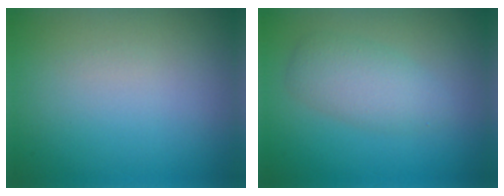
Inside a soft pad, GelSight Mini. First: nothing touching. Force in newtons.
{"total": 3.2, "press": 3.2, "slide": 0.0}